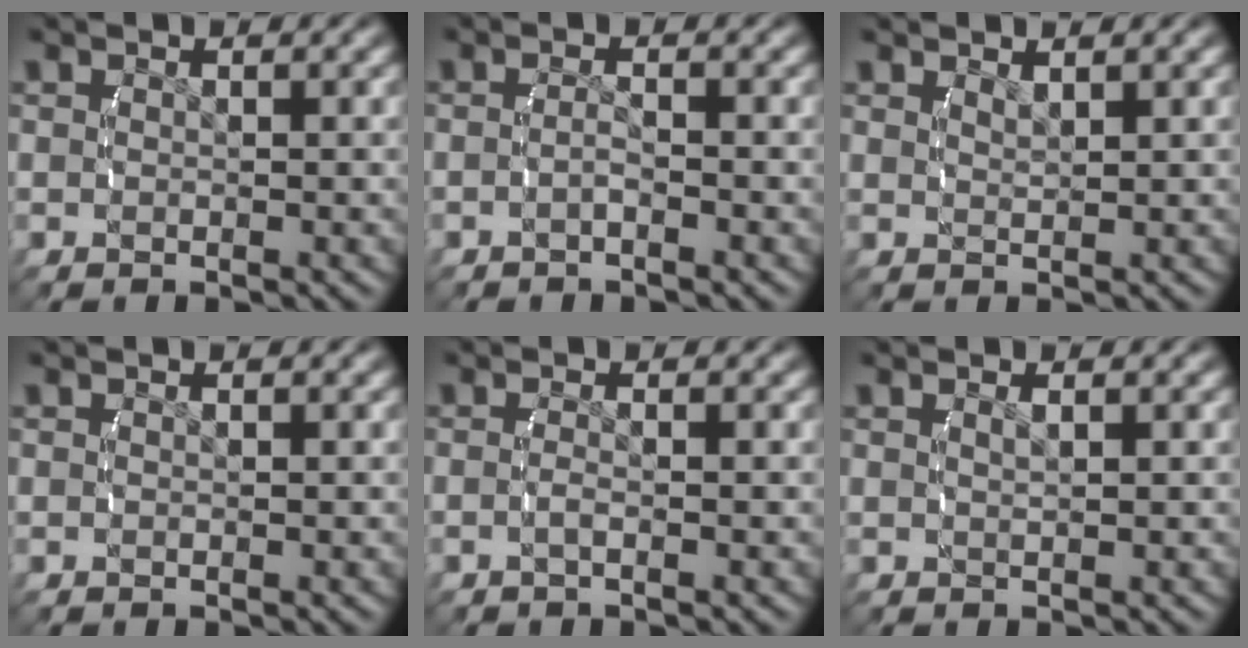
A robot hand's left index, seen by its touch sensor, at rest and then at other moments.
{"total": 1.3, "force": [-1.0, 0.0, 0.9], "torque": [-0.024, -0.003, -0.019]}
{"total": 1.3, "force": [1.1, -0.7, 0.1], "torque": [0.003, -0.006, 0.027]}
{"total": 0.0}
{"total": 1.2, "force": [-0.8, -0.3, 0.8], "torque": [-0.024, -0.006, -0.013]}
{"total": 0.8, "force": [0.3, -0.5, 0.5], "torque": [-0.009, -0.004, 0.011]}